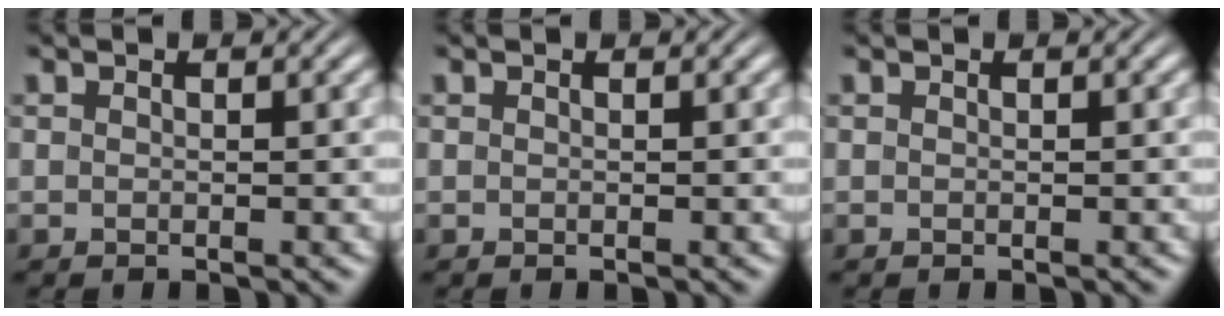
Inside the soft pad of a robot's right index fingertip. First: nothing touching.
{"total": 0.0}
{"total": 0.0}